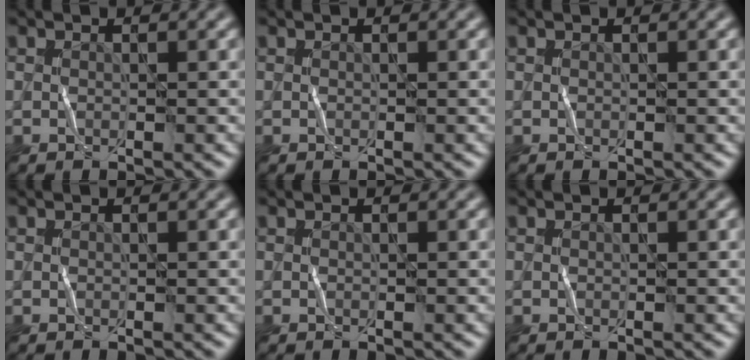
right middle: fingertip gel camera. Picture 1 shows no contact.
{"total": 0.0}
{"total": 0.0}
{"total": 0.0}
{"total": 0.0}
{"total": 0.0}